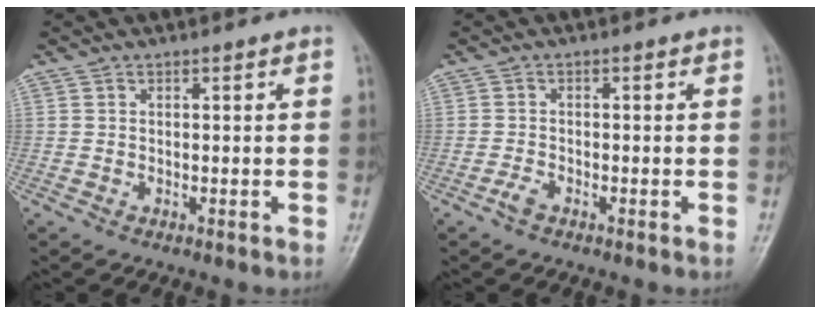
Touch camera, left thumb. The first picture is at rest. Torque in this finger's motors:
{"motor_torque": [-0.05, 0.05, 0.22, 0.21, 0.00]}